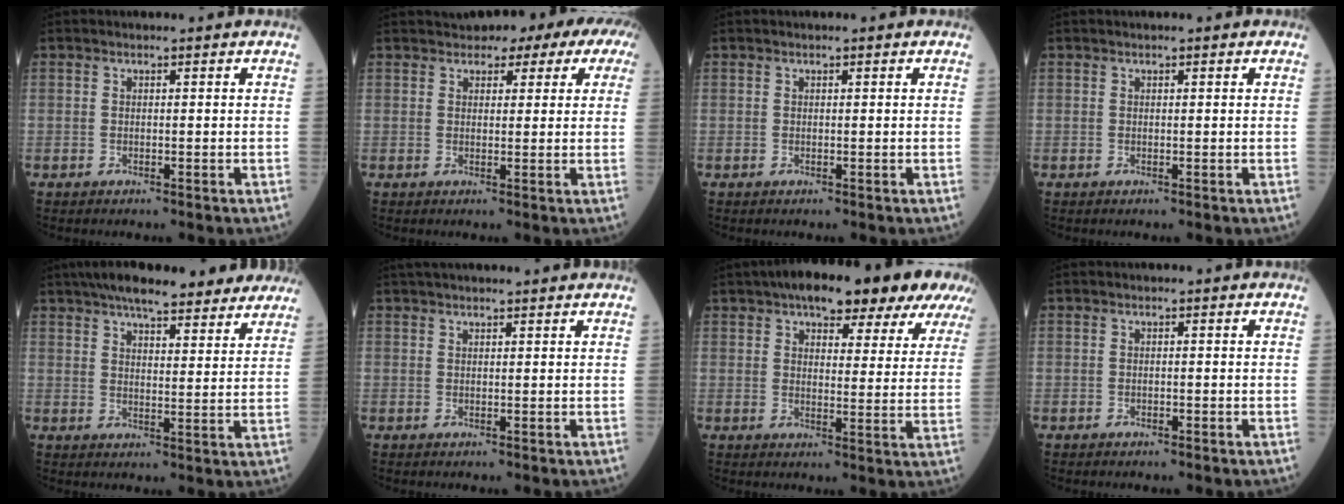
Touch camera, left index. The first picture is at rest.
{"total": 9.1, "force": [5.8, 3.8, 5.9], "torque": [-0.072, 0.038, 0.060]}
{"total": 0.0}
{"total": 0.5, "force": [0.2, 0.2, 0.4], "torque": [-0.009, 0.008, 0.001]}
{"total": 18.8, "force": [15.6, 4.1, 9.7], "torque": [-0.145, 0.035, 0.204]}
{"total": 6.2, "force": [5.6, 0.1, 2.8], "torque": [-0.037, 0.035, 0.077]}
{"total": 17.2, "force": [12.8, 5.4, 10.1], "torque": [-0.126, 0.035, 0.151]}
{"total": 0.0}